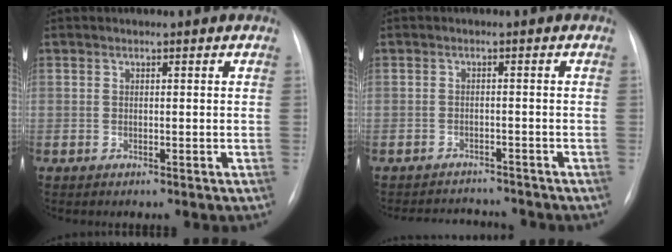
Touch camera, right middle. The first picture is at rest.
{"total": 5.3, "force": [-5.2, 0.8, 0.2], "torque": [-0.002, 0.005, -0.074]}